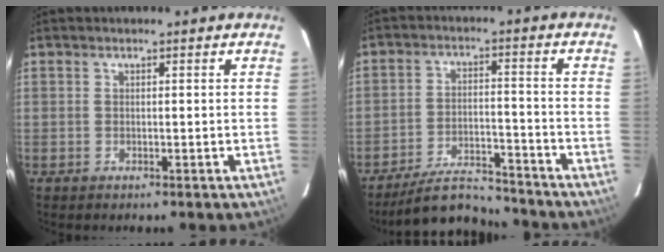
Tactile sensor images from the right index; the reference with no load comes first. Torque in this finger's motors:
{"motor_torque": [-0.05, -0.07, -0.23, -0.09]}